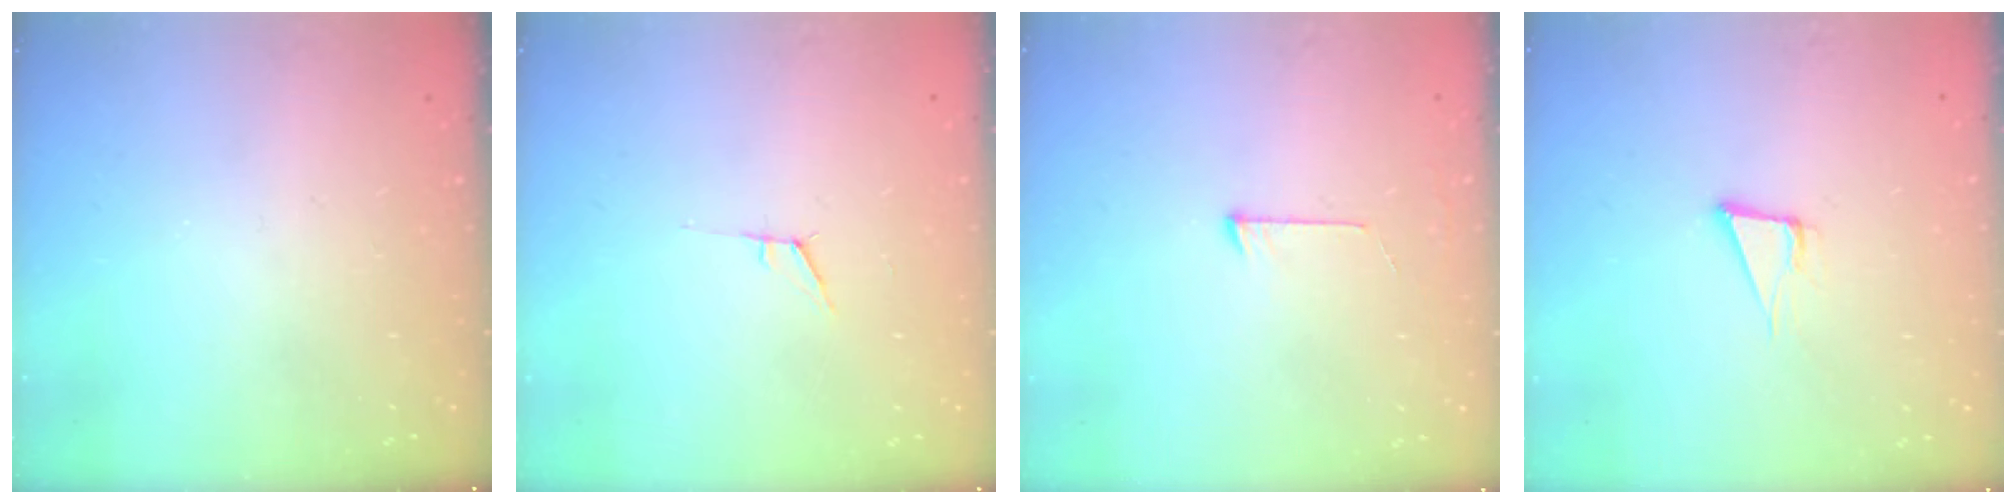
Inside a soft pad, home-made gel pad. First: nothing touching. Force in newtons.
{"total": 5.2, "press": 4.5, "slide": 2.5}
{"total": 5.5, "press": 5.5, "slide": 0.5}
{"total": 3.8, "press": 1.9, "slide": 3.3}